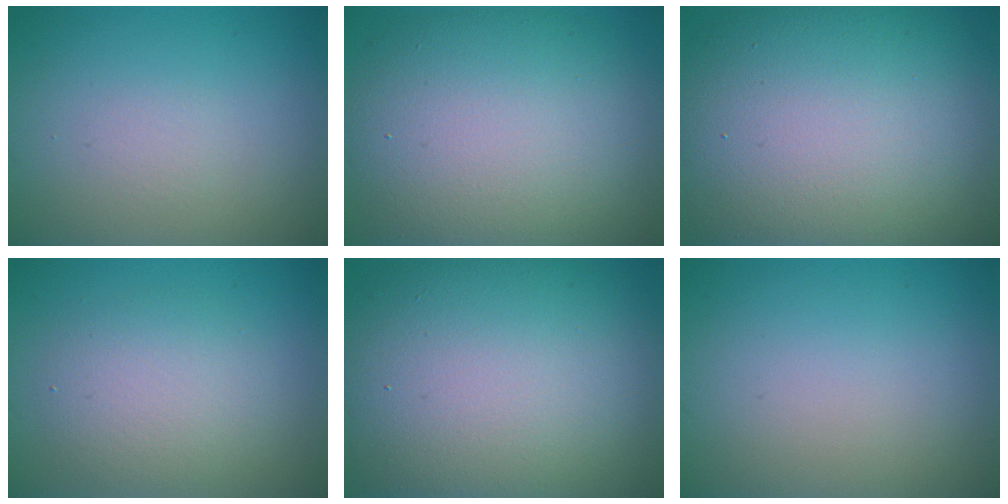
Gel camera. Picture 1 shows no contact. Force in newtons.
{"total": 12.1, "press": 12.1, "slide": 0.5}
{"total": 16.5, "press": 16.5, "slide": 0.9}
{"total": 3.8, "press": 3.8, "slide": 0.2}
{"total": 15.4, "press": 15.4, "slide": 0.9}
{"total": 0.0}